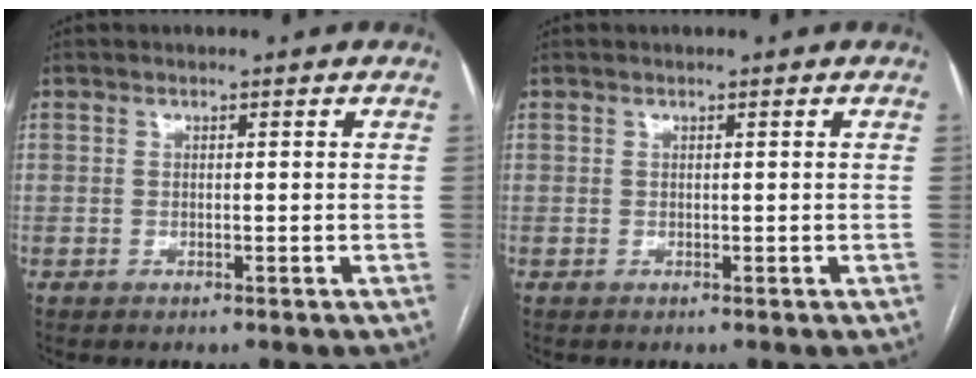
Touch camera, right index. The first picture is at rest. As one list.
[{"total": 0.0}]